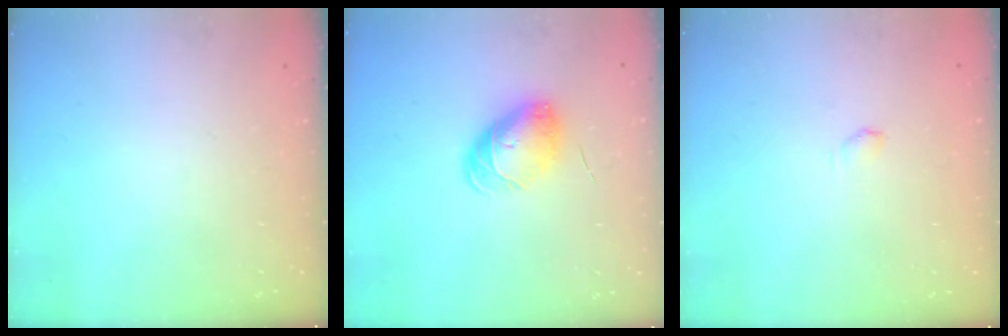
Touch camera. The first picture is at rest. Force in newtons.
{"total": 7.2, "press": 7.2, "slide": 0.1}
{"total": 3.3, "press": 3.2, "slide": 0.7}